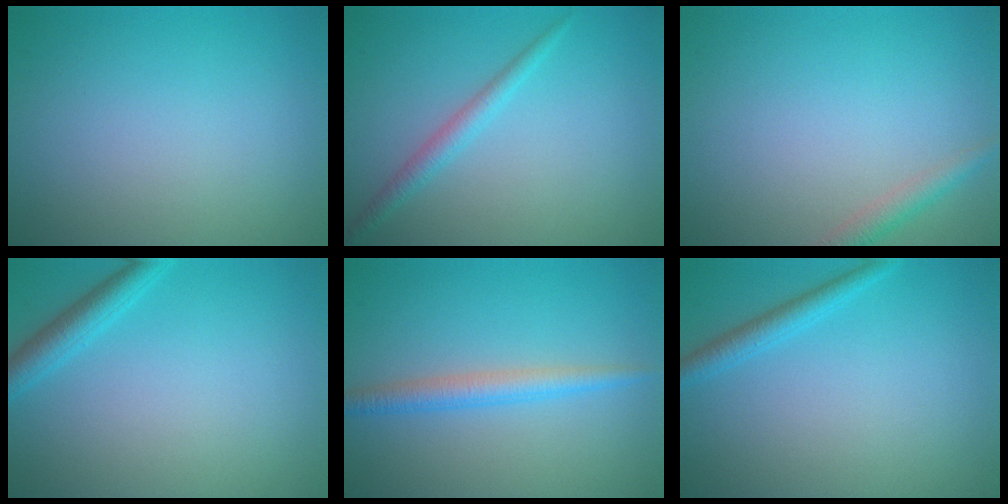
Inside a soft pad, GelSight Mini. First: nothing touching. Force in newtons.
{"total": 1.7, "press": 1.7, "slide": 0.1}
{"total": 1.8, "press": 1.8, "slide": 0.1}
{"total": 2.5, "press": 2.4, "slide": 0.1}
{"total": 2.5, "press": 2.5, "slide": 0.0}
{"total": 1.9, "press": 1.9, "slide": 0.1}